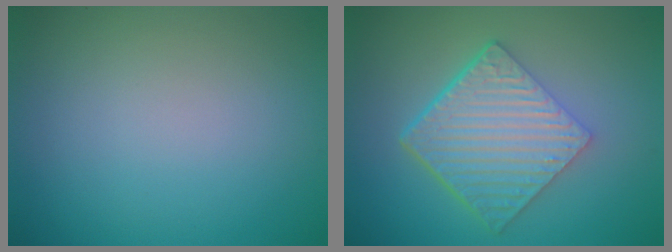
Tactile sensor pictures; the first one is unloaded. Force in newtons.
{"total": 6.5, "press": 4.4, "slide": 4.7}